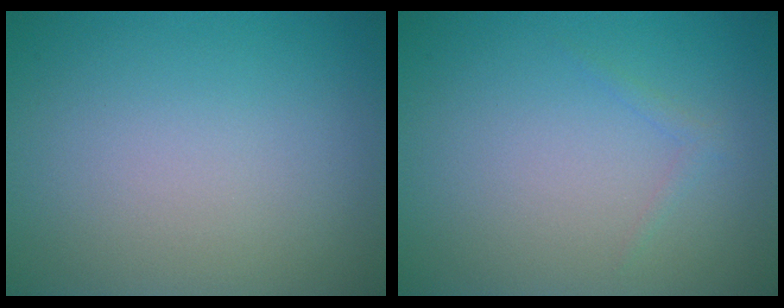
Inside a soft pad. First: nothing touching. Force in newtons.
{"total": 0.7, "press": 0.7, "slide": 0.1}